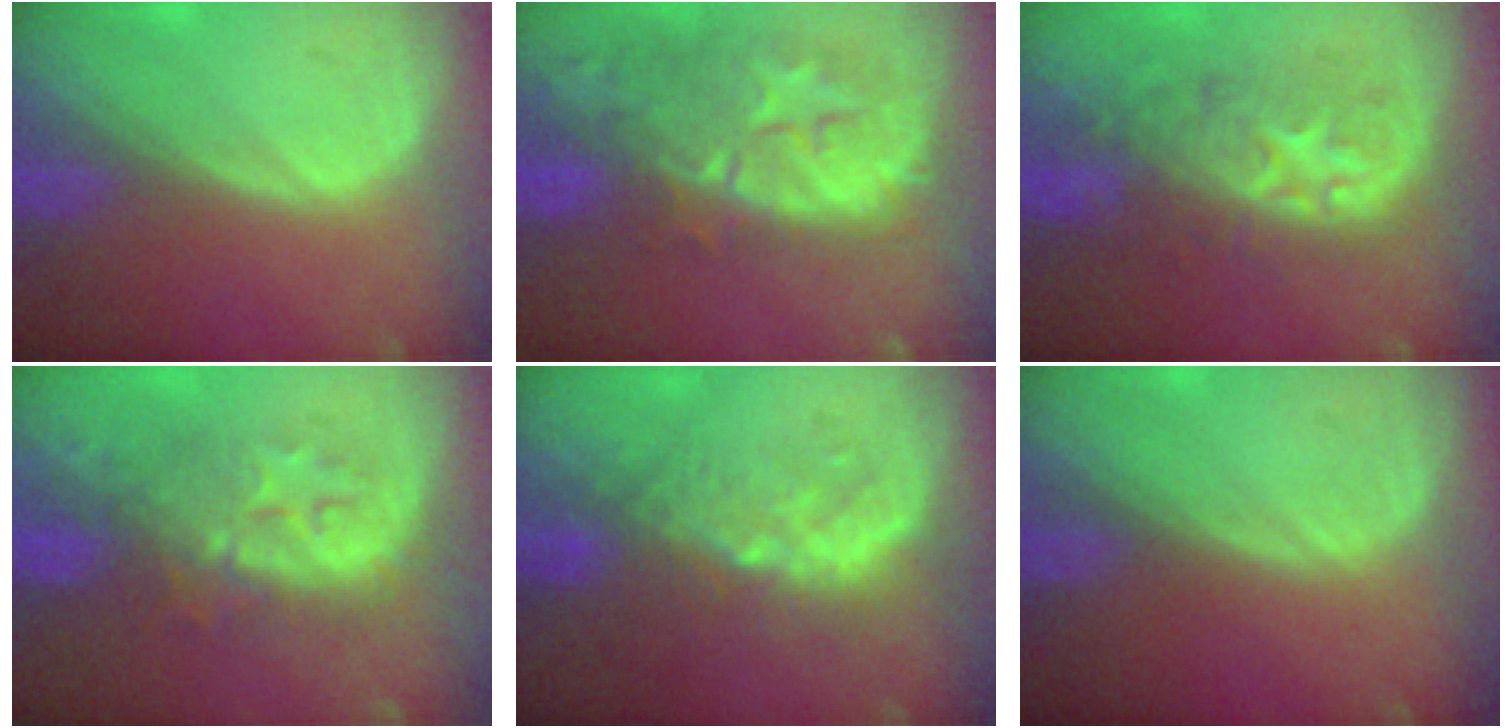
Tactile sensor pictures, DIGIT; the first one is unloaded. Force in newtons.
{"total": 11.4, "press": 10.5, "slide": 4.5}
{"total": 8.7, "press": 8.6, "slide": 1.7}
{"total": 8.4, "press": 8.3, "slide": 1.4}
{"total": 6.7, "press": 6.5, "slide": 1.7}
{"total": 0.0}